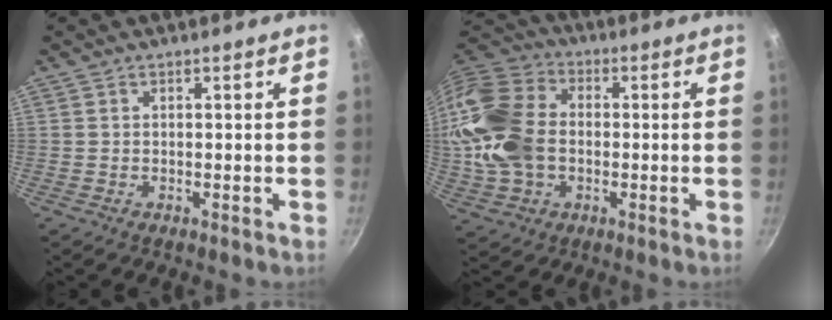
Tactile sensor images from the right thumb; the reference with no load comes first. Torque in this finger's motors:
{"motor_torque": [2.07, 2.94, 0.67, 0.27, 0.34]}